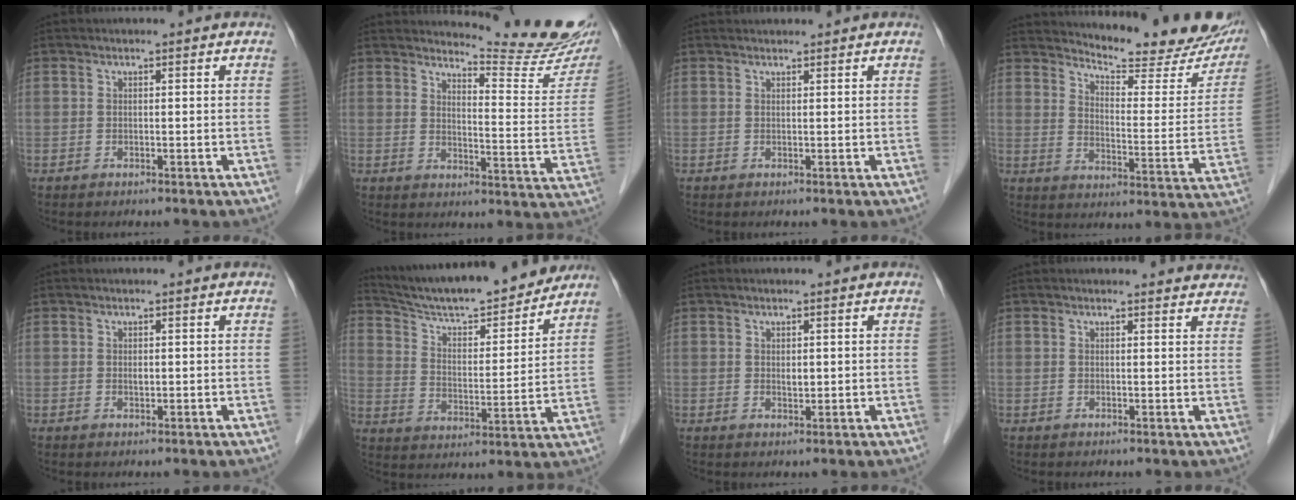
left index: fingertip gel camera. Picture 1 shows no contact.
{"total": 14.3, "force": [13.9, -0.1, 3.5], "torque": [-0.045, -0.103, 0.158]}
{"total": 2.3, "force": [2.2, 0.3, 0.3], "torque": [-0.006, 0.023, 0.033]}
{"total": 20.2, "force": [18.6, 3.9, 7.1], "torque": [-0.086, -0.073, 0.223]}
{"total": 0.6, "force": [0.0, 0.3, 0.5], "torque": [-0.008, -0.004, -0.001]}
{"total": 19.4, "force": [17.8, 2.4, 7.5], "torque": [-0.121, -0.011, 0.267]}
{"total": 0.9, "force": [0.2, 0.6, 0.7], "torque": [-0.011, -0.007, 0.005]}
{"total": 5.1, "force": [4.9, 1.1, 0.4], "torque": [0.009, -0.007, 0.033]}